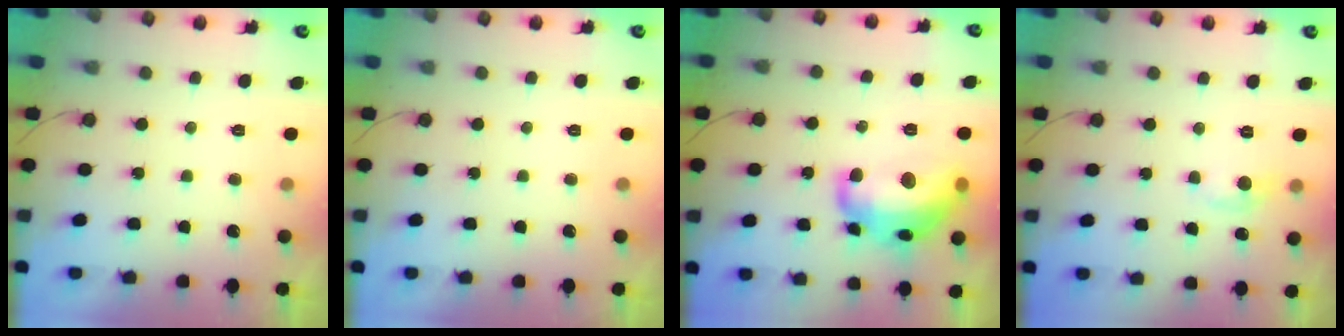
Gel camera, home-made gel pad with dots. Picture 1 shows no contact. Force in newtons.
{"total": 0.0}
{"total": 17.2, "press": 17.2, "slide": 1.1}
{"total": 5.9, "press": 5.8, "slide": 0.9}